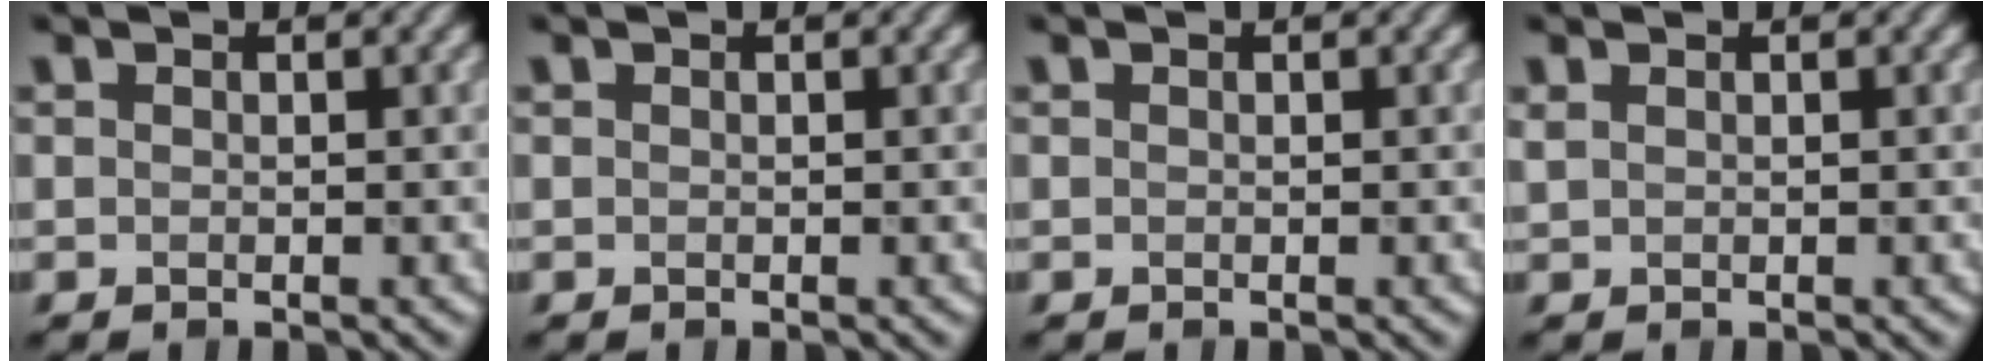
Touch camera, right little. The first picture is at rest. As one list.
[{"total": 0.0}, {"total": 0.0}, {"total": 0.7, "force": [0.5, 0.2, 0.4], "torque": [-0.012, 0.004, 0.011]}]